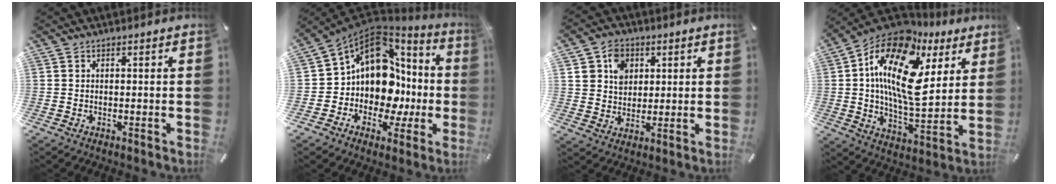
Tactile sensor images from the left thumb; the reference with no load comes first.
{"total": 15.6, "force": [2.1, 12.8, 8.6], "torque": [-0.152, -0.037, 0.043]}
{"total": 7.7, "force": [2.6, 6.6, 2.9], "torque": [-0.044, 0.004, 0.045]}
{"total": 20.6, "force": [6.1, 11.0, 16.3], "torque": [-0.306, -0.030, 0.098]}